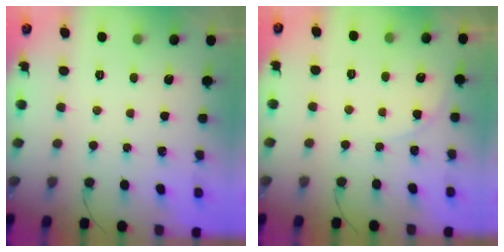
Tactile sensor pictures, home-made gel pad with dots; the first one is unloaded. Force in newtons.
{"total": 4.2, "press": 4.2, "slide": 0.4}